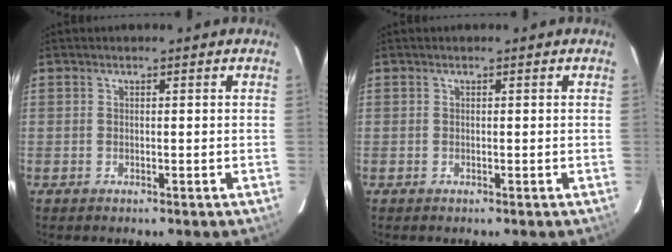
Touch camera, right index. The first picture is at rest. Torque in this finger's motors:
{"motor_torque": [0.00, 0.00, 0.00, 0.01]}